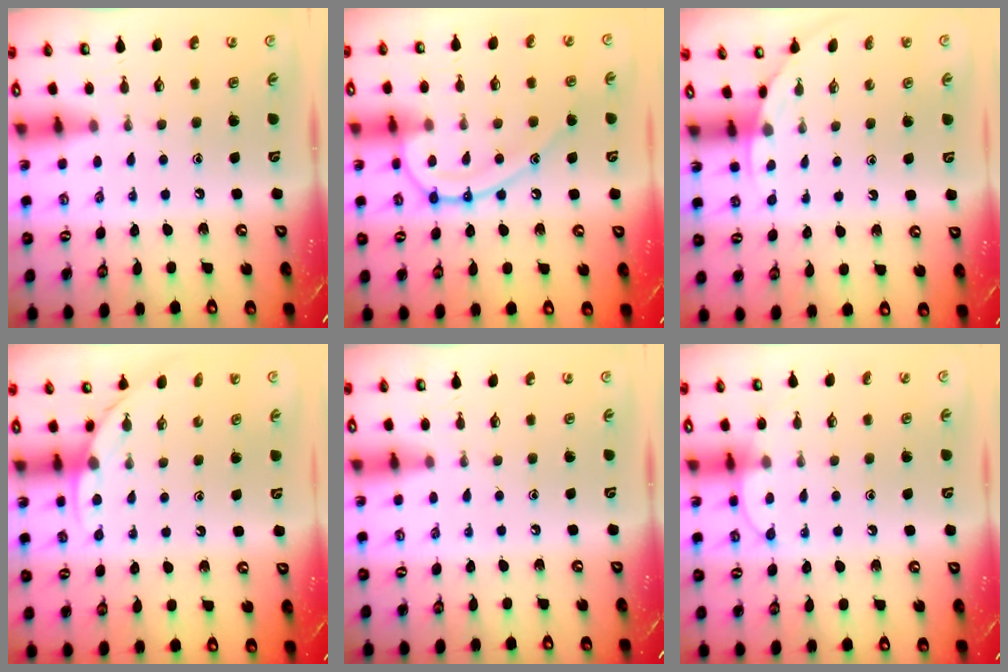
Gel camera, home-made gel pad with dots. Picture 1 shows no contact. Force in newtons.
{"total": 13.7, "press": 13.6, "slide": 1.5}
{"total": 1.9, "press": 1.9, "slide": 0.1}
{"total": 3.7, "press": 3.7, "slide": 0.2}
{"total": 0.0}
{"total": 6.0, "press": 6.0, "slide": 0.6}